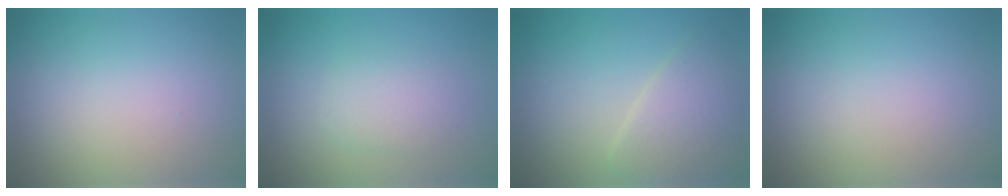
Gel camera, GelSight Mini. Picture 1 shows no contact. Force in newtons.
{"total": 2.1, "press": 2.1, "slide": 0.0}
{"total": 4.0, "press": 4.0, "slide": 0.2}
{"total": 0.0}